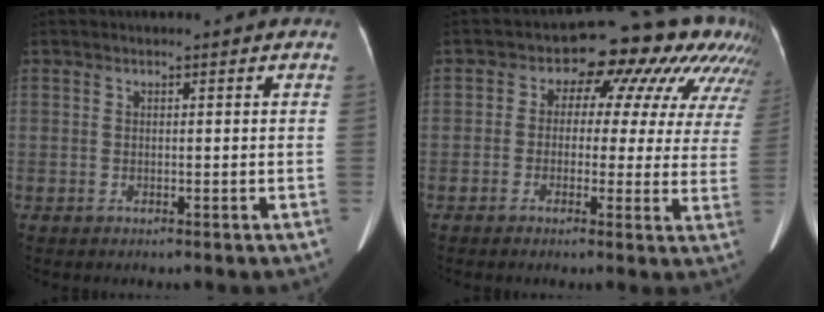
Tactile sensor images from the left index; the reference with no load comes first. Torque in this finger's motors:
{"motor_torque": [0.76, -0.88, 0.88, 0.04]}